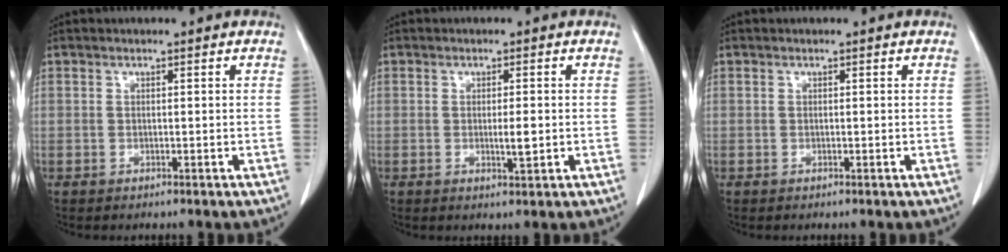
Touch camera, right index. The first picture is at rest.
{"total": 2.4, "force": [-0.2, 0.4, 2.3], "torque": [-0.038, -0.003, -0.002]}
{"total": 0.0}